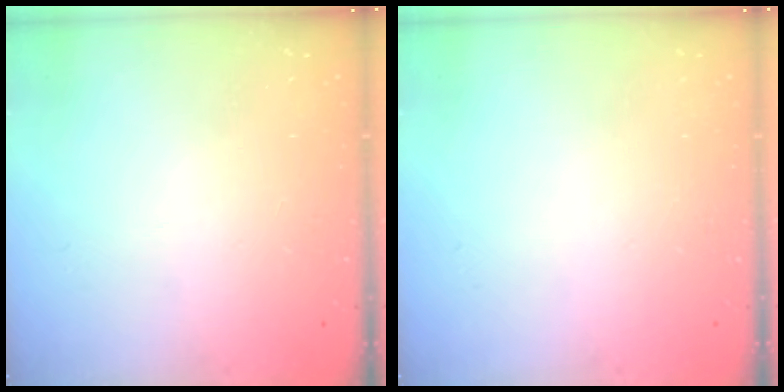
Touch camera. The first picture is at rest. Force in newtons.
{"total": 0.0}